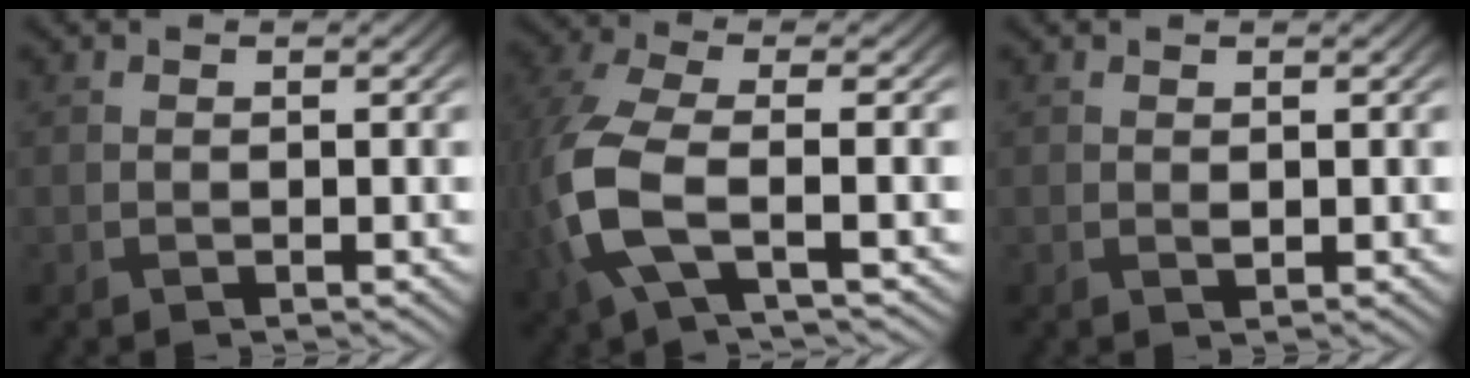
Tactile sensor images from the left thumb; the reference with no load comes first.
{"total": 9.2, "force": [-2.2, 4.0, 8.0], "torque": [-0.214, -0.016, -0.052]}
{"total": 0.6, "force": [0.2, 0.3, 0.4], "torque": [-0.007, -0.003, 0.005]}